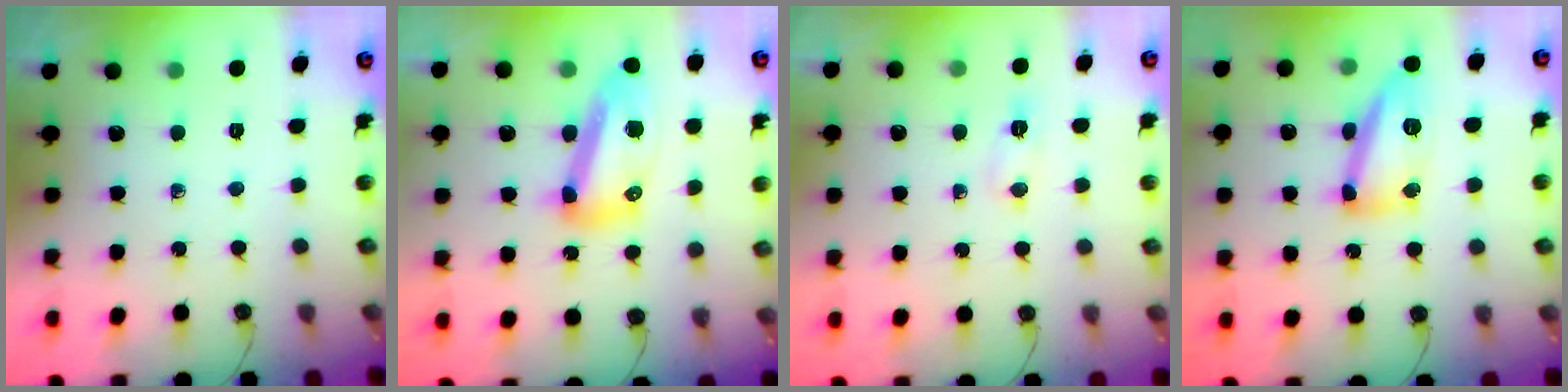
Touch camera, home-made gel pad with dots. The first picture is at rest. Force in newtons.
{"total": 14.7, "press": 14.6, "slide": 1.5}
{"total": 5.9, "press": 5.8, "slide": 0.7}
{"total": 13.2, "press": 13.2, "slide": 1.3}